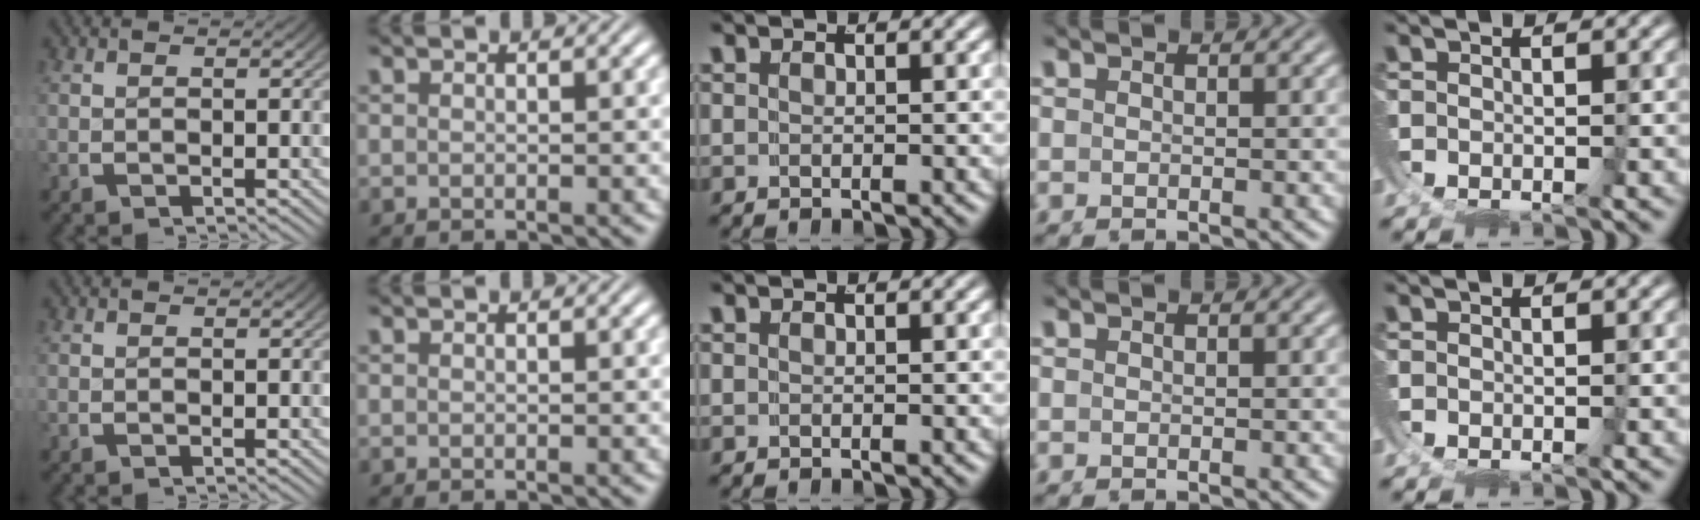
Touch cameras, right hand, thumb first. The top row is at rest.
{}